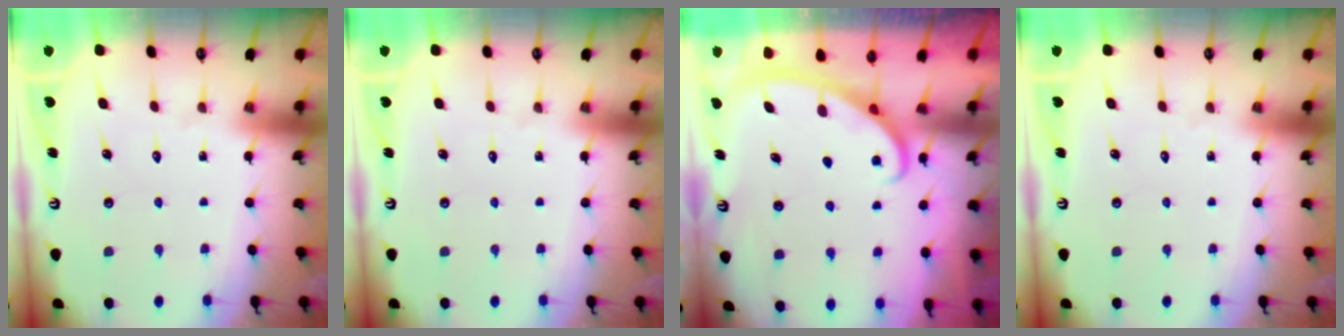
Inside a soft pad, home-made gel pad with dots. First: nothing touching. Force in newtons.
{"total": 0.0}
{"total": 2.8, "press": 2.8, "slide": 0.4}
{"total": 0.0}